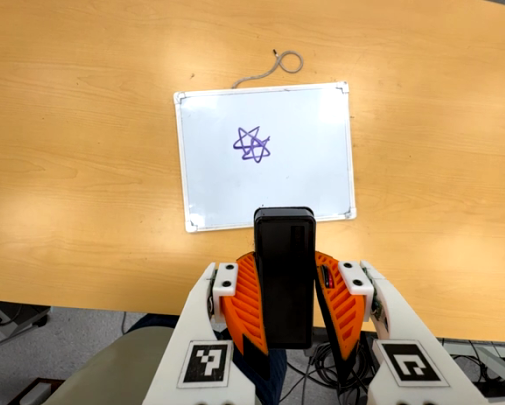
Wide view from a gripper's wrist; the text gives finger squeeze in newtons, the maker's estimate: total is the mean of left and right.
{"total": 10.4, "left": 8.6, "right": 12.2}